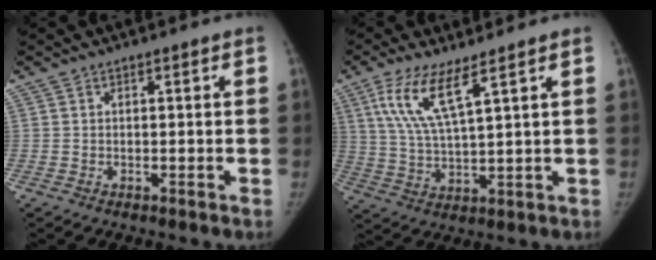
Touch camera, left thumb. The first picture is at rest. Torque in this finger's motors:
{"motor_torque": [0.09, 0.50, 0.51, 0.35, 0.36]}